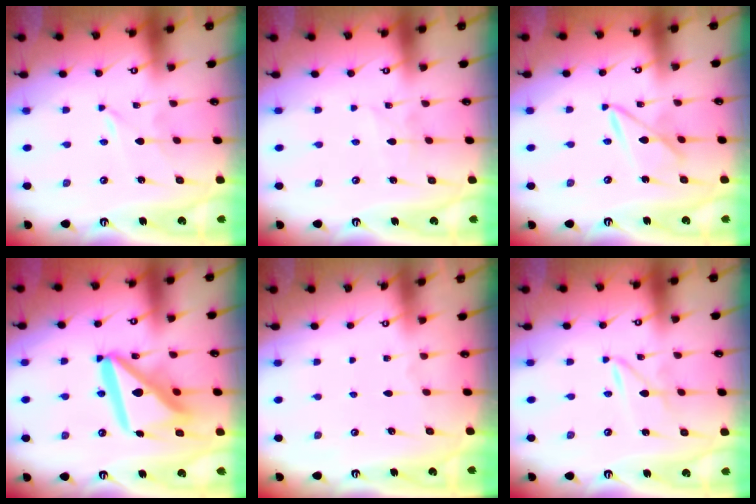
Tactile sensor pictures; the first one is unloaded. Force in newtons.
{"total": 2.0, "press": 2.0, "slide": 0.2}
{"total": 7.2, "press": 7.1, "slide": 0.4}
{"total": 17.8, "press": 17.6, "slide": 2.2}
{"total": 0.5, "press": 0.5, "slide": 0.1}
{"total": 2.6, "press": 2.6, "slide": 0.2}